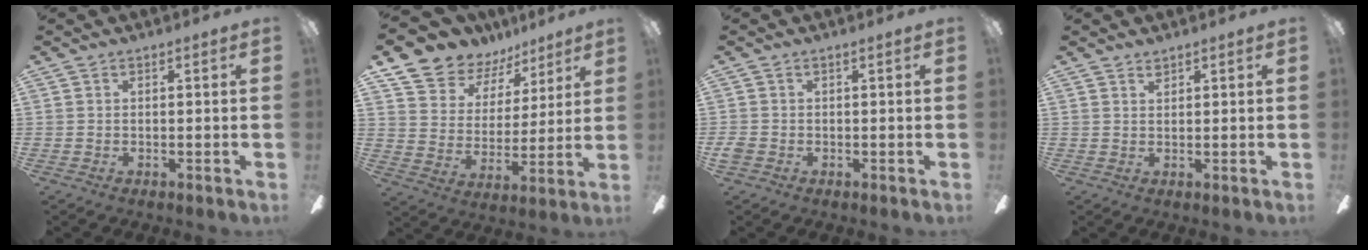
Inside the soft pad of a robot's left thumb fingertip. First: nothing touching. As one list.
[{"total": 11.7, "force": [9.9, 5.9, 2.1], "torque": [-0.061, -0.080, 0.187]}, {"total": 1.5, "force": [-0.7, 1.1, 0.8], "torque": [-0.014, 0.003, -0.012]}, {"total": 1.2, "force": [1.1, 0.4, 0.2], "torque": [-0.005, -0.002, 0.022]}]